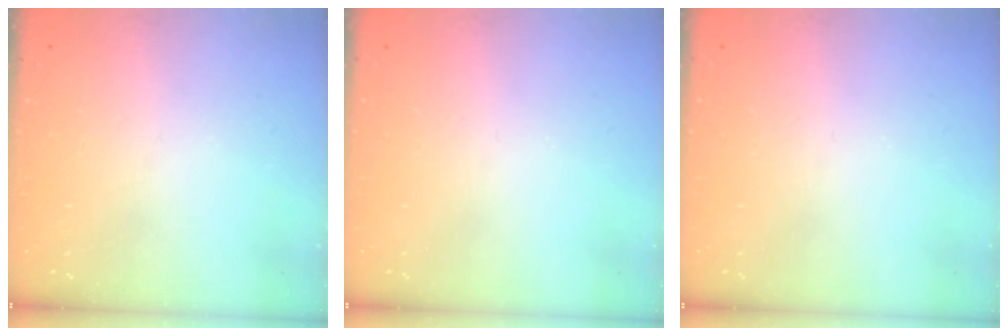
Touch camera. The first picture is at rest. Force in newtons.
{"total": 0.0}
{"total": 0.0}